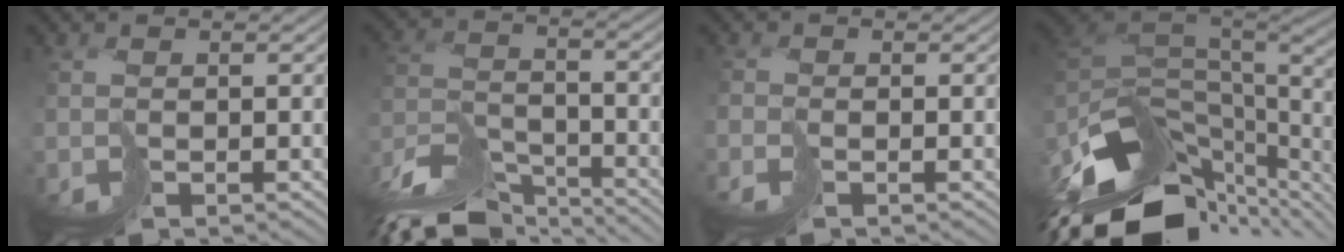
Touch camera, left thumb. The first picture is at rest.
{"total": 11.2, "force": [-10.2, 2.3, 3.9], "torque": [-0.089, -0.006, -0.181]}
{"total": 1.4, "force": [-0.8, -0.7, -1.0], "torque": [0.032, 0.004, -0.017]}
{"total": 13.3, "force": [-5.9, 7.1, 9.7], "torque": [-0.228, -0.020, -0.085]}